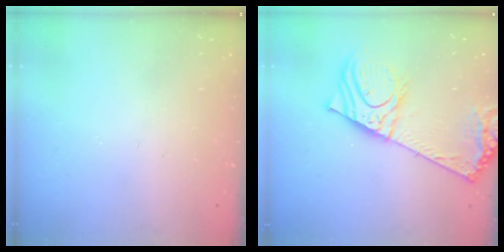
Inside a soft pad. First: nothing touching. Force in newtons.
{"total": 16.9, "press": 16.4, "slide": 3.8}